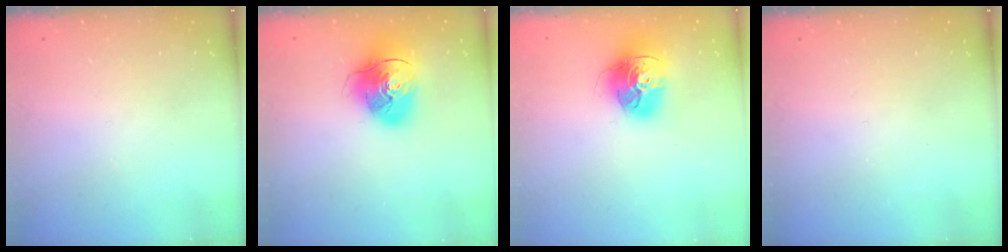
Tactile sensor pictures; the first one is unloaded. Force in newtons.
{"total": 15.6, "press": 15.4, "slide": 2.2}
{"total": 17.4, "press": 17.3, "slide": 2.1}
{"total": 0.0}